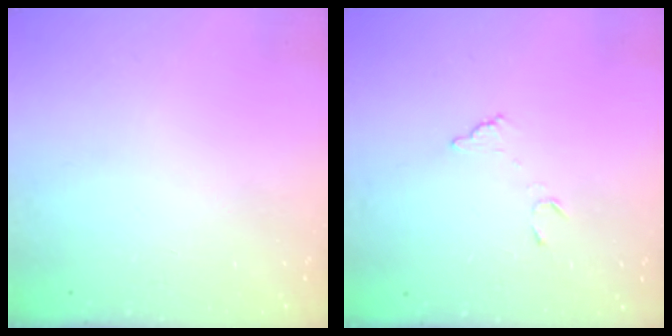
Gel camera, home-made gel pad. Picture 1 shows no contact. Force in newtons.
{"total": 5.4, "press": 5.4, "slide": 0.4}